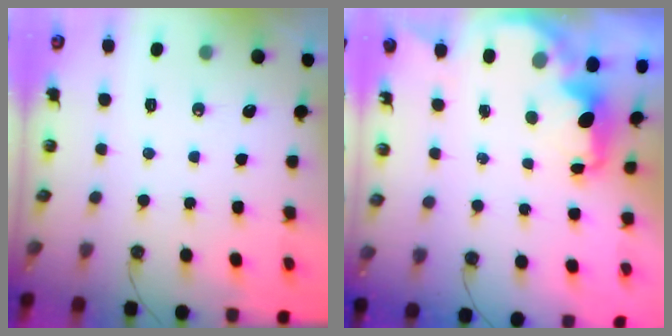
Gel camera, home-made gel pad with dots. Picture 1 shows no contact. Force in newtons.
{"total": 2.8, "press": 2.7, "slide": 0.9}